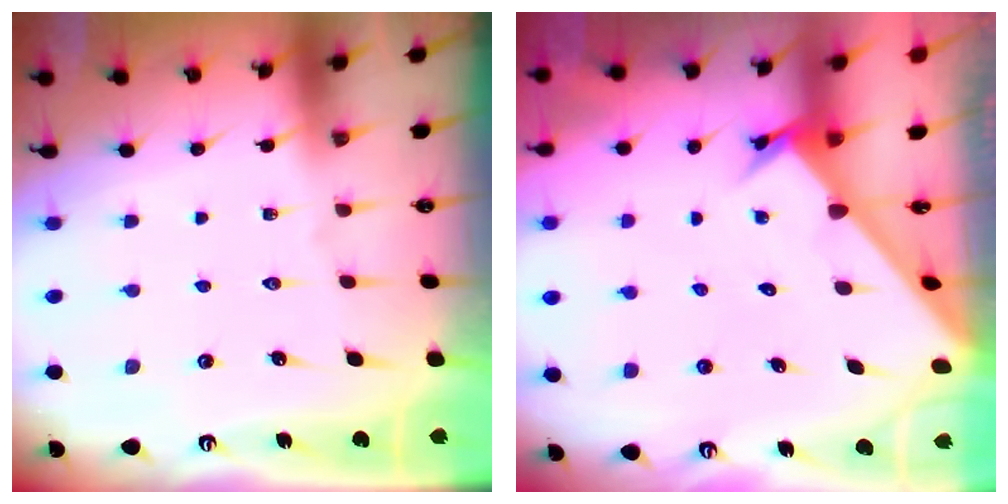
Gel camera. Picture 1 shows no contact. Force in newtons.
{"total": 2.6, "press": 2.6, "slide": 0.3}